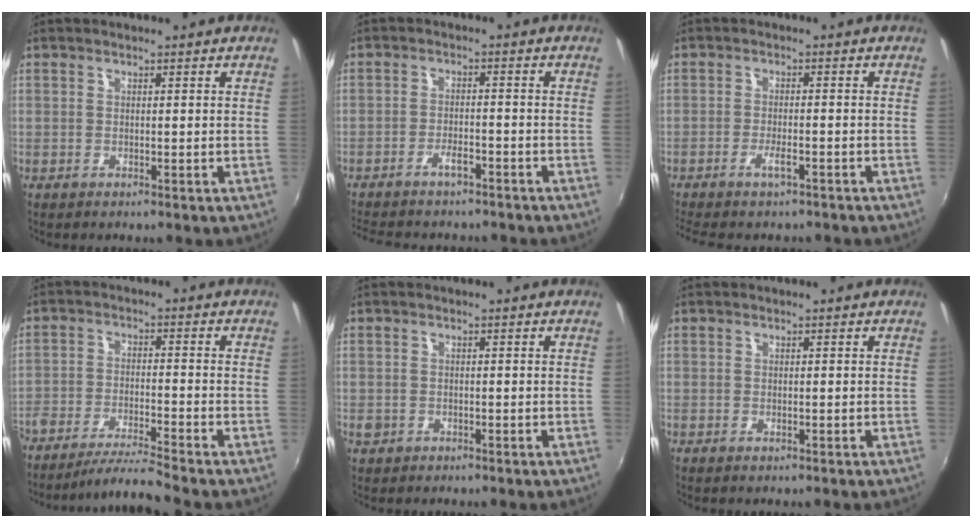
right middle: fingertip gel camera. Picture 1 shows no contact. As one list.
[{"total": 8.1, "force": [-6.9, 2.4, 3.5], "torque": [-0.087, -0.002, -0.106]}, {"total": 4.6, "force": [-3.6, 0.9, 2.7], "torque": [-0.067, -0.006, -0.062]}, {"total": 7.4, "force": [-6.8, -1.4, 2.5], "torque": [-0.072, -0.004, -0.126]}, {"total": 1.8, "force": [-0.6, 1.6, 0.6], "torque": [-0.012, -0.003, -0.011]}, {"total": 0.0}]